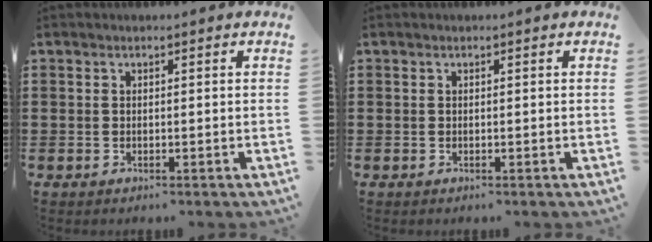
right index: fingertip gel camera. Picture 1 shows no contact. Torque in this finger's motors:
{"motor_torque": [0.04, 0.04, 0.00, 0.00]}